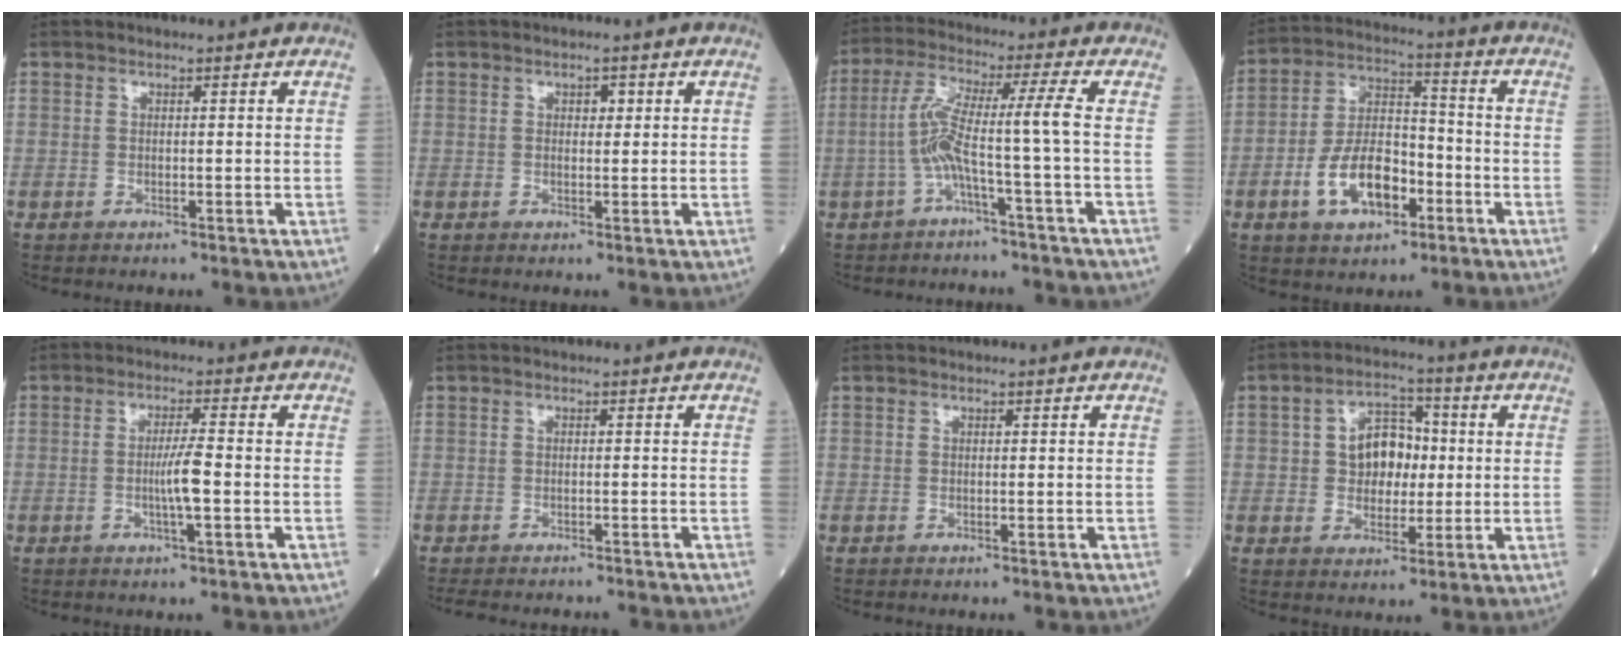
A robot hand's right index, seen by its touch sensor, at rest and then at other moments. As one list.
[{"total": 1.6, "force": [0.5, 0.8, 1.3], "torque": [-0.021, 0.003, 0.007]}, {"total": 7.3, "force": [-2.0, -1.6, 6.8], "torque": [-0.145, 0.031, -0.037]}, {"total": 11.2, "force": [-4.5, 5.7, 8.6], "torque": [-0.170, 0.014, -0.078]}, {"total": 4.3, "force": [-0.8, -0.2, 4.2], "torque": [-0.076, -0.005, -0.018]}, {"total": 7.9, "force": [-7.2, 2.0, 2.6], "torque": [-0.034, -0.007, -0.093]}, {"total": 0.0}, {"total": 7.6, "force": [0.7, 5.1, 5.5], "torque": [-0.095, 0.021, 0.013]}]